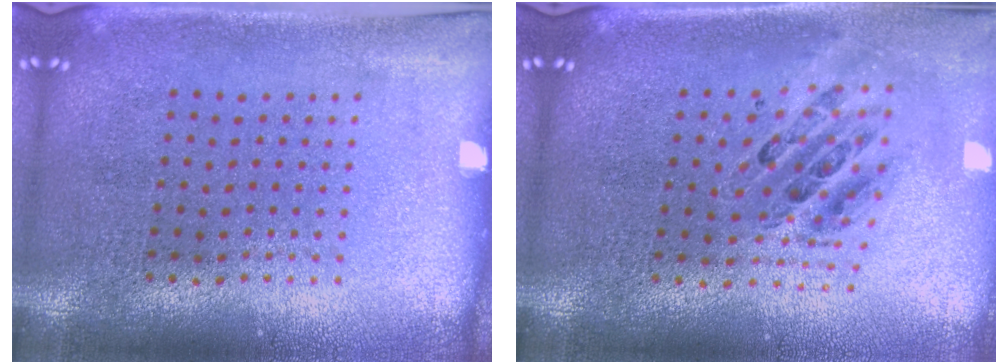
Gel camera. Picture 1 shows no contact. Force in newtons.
{"total": 0.9, "press": 0.9, "slide": 0.2}